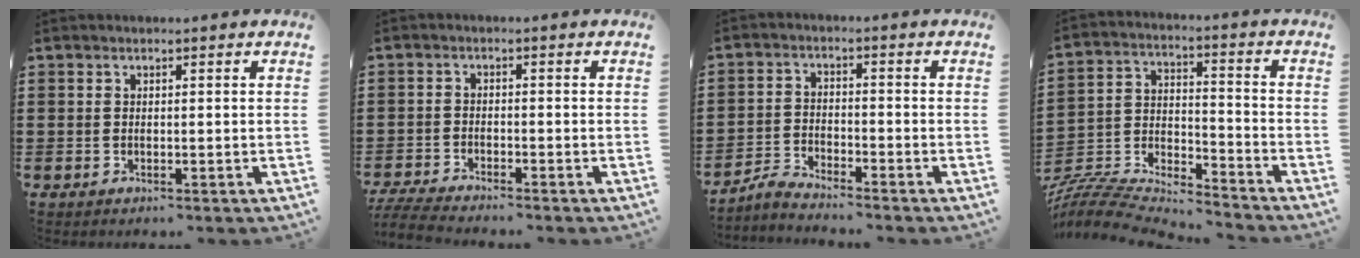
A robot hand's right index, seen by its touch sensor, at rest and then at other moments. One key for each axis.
{"total": 3.6, "fx": -3.5, "fy": -0.1, "fz": 0.8, "tx": -0.028, "ty": -0.010, "tz": -0.073}
{"total": 3.2, "fx": -3.2, "fy": 0.1, "fz": 0.5, "tx": -0.028, "ty": 0.001, "tz": -0.071}
{"total": 6.6, "fx": -6.4, "fy": 1.1, "fz": 0.9, "tx": -0.035, "ty": -0.007, "tz": -0.135}